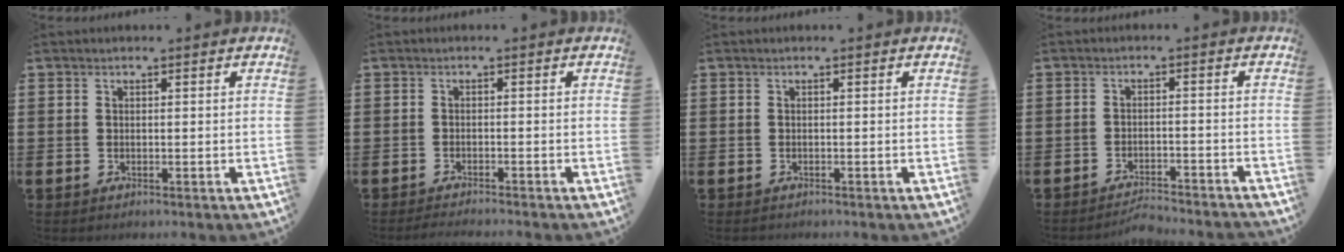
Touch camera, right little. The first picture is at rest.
{"total": 1.2, "force": [-1.2, -0.2, 0.2], "torque": [-0.004, -0.001, -0.023]}
{"total": 0.0}
{"total": 2.5, "force": [-2.5, -0.1, 0.1], "torque": [-0.006, 0.003, -0.053]}